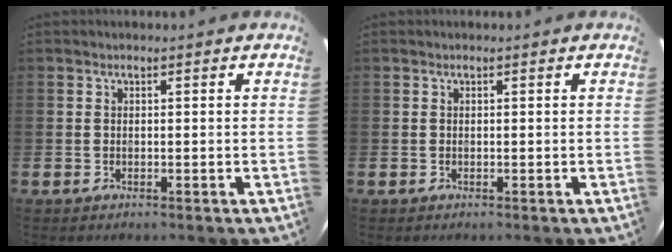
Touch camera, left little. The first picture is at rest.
{"total": 0.0}